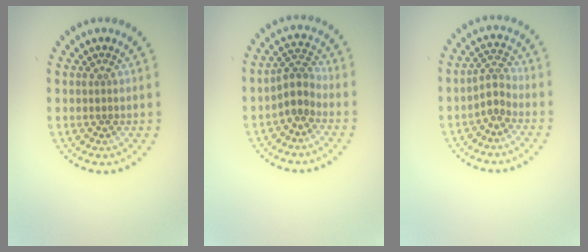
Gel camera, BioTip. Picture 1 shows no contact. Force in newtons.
{"total": 2.7, "press": 2.1, "slide": 1.6}
{"total": 2.1, "press": 1.6, "slide": 1.3}